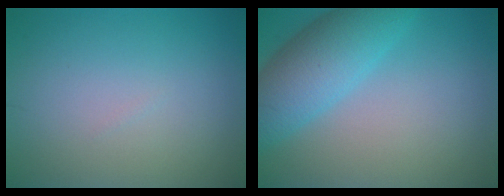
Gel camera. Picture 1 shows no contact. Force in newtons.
{"total": 6.5, "press": 6.5, "slide": 0.2}